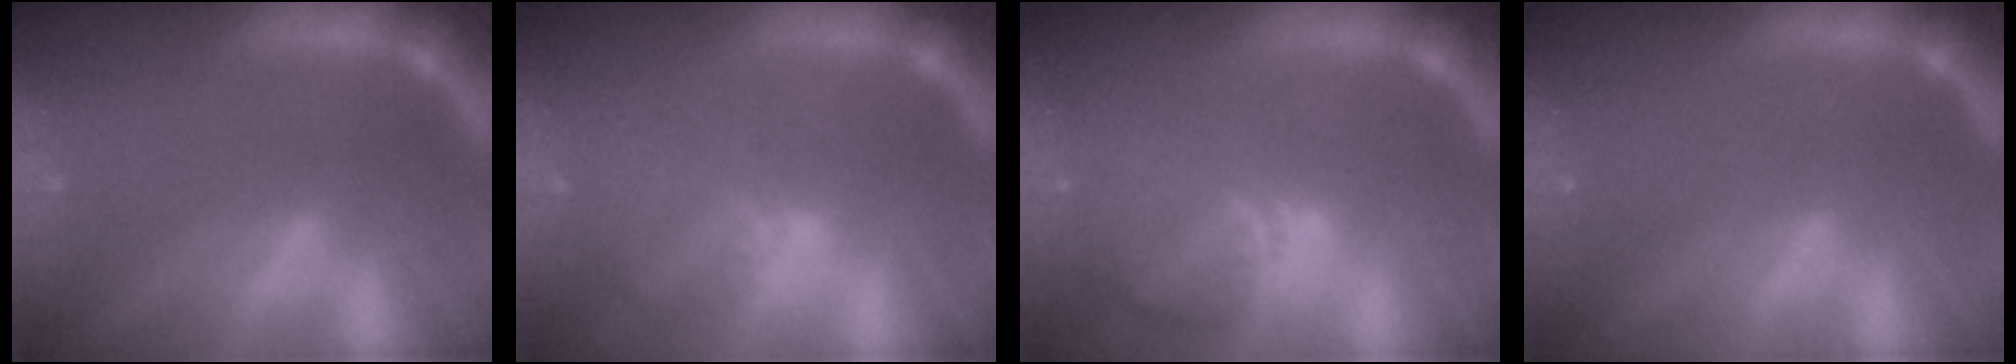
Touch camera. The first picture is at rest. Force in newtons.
{"total": 3.4}
{"total": 6.1}
{"total": 0.0}